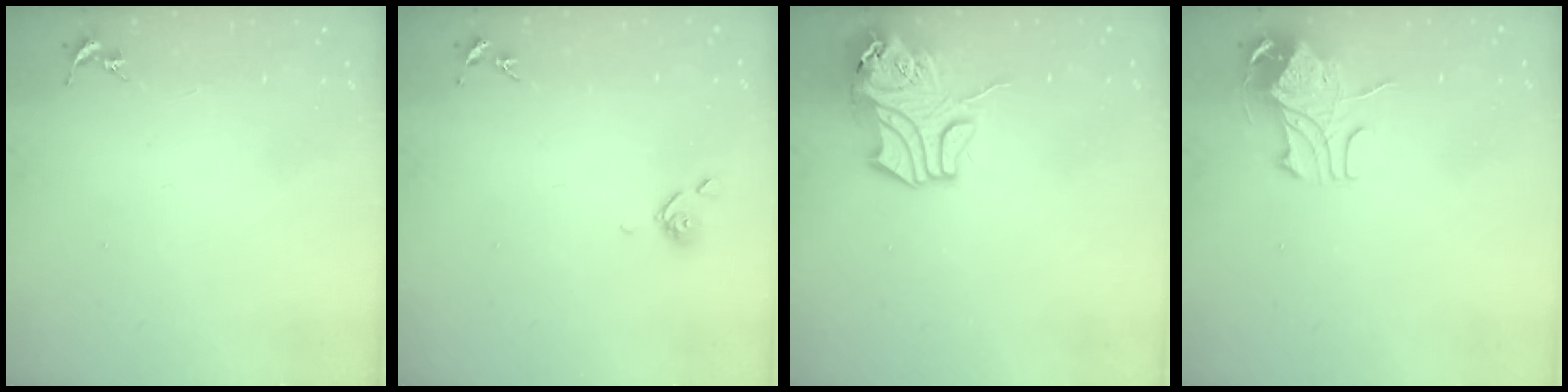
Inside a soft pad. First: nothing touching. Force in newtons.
{"total": 5.8, "press": 5.7, "slide": 1.1}
{"total": 12.7, "press": 12.6, "slide": 1.9}
{"total": 9.5, "press": 9.4, "slide": 1.3}